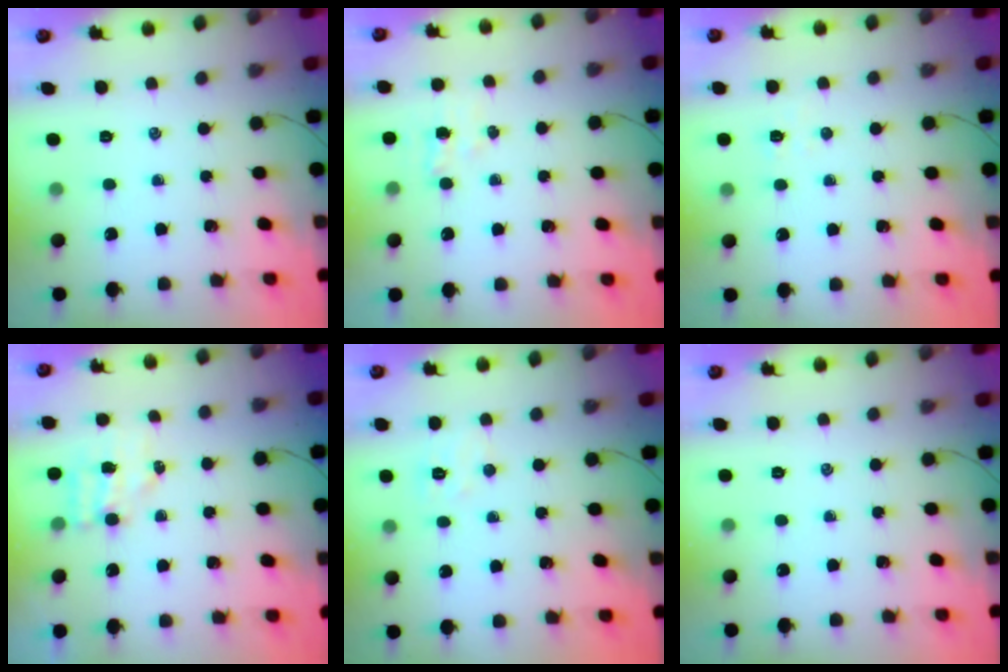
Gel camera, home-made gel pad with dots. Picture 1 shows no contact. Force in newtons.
{"total": 3.4, "press": 3.3, "slide": 0.9}
{"total": 2.9, "press": 2.8, "slide": 0.9}
{"total": 5.0, "press": 5.0, "slide": 0.7}
{"total": 5.0, "press": 4.9, "slide": 1.0}
{"total": 0.0}